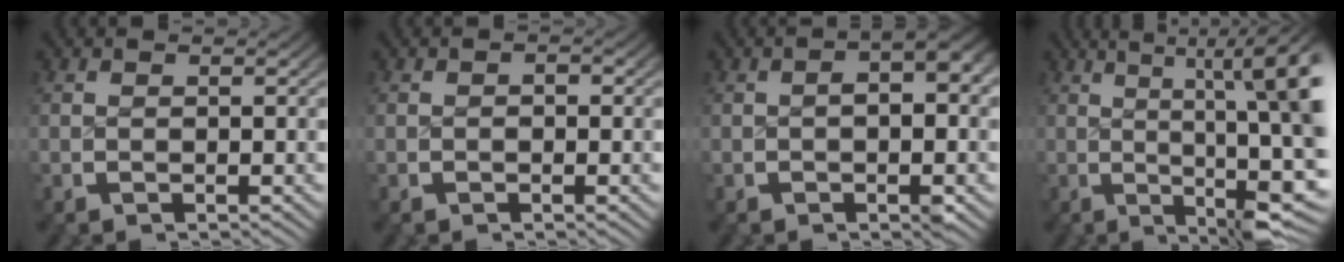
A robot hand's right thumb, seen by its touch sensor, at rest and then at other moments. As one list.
[{"total": 0.7, "force": [-0.3, 0.4, 0.4], "torque": [-0.008, -0.002, -0.008]}, {"total": 4.2, "force": [0.3, 1.9, 3.7], "torque": [-0.040, 0.008, 0.000]}, {"total": 13.2, "force": [1.2, 5.1, 12.1], "torque": [-0.140, -0.003, 0.014]}]